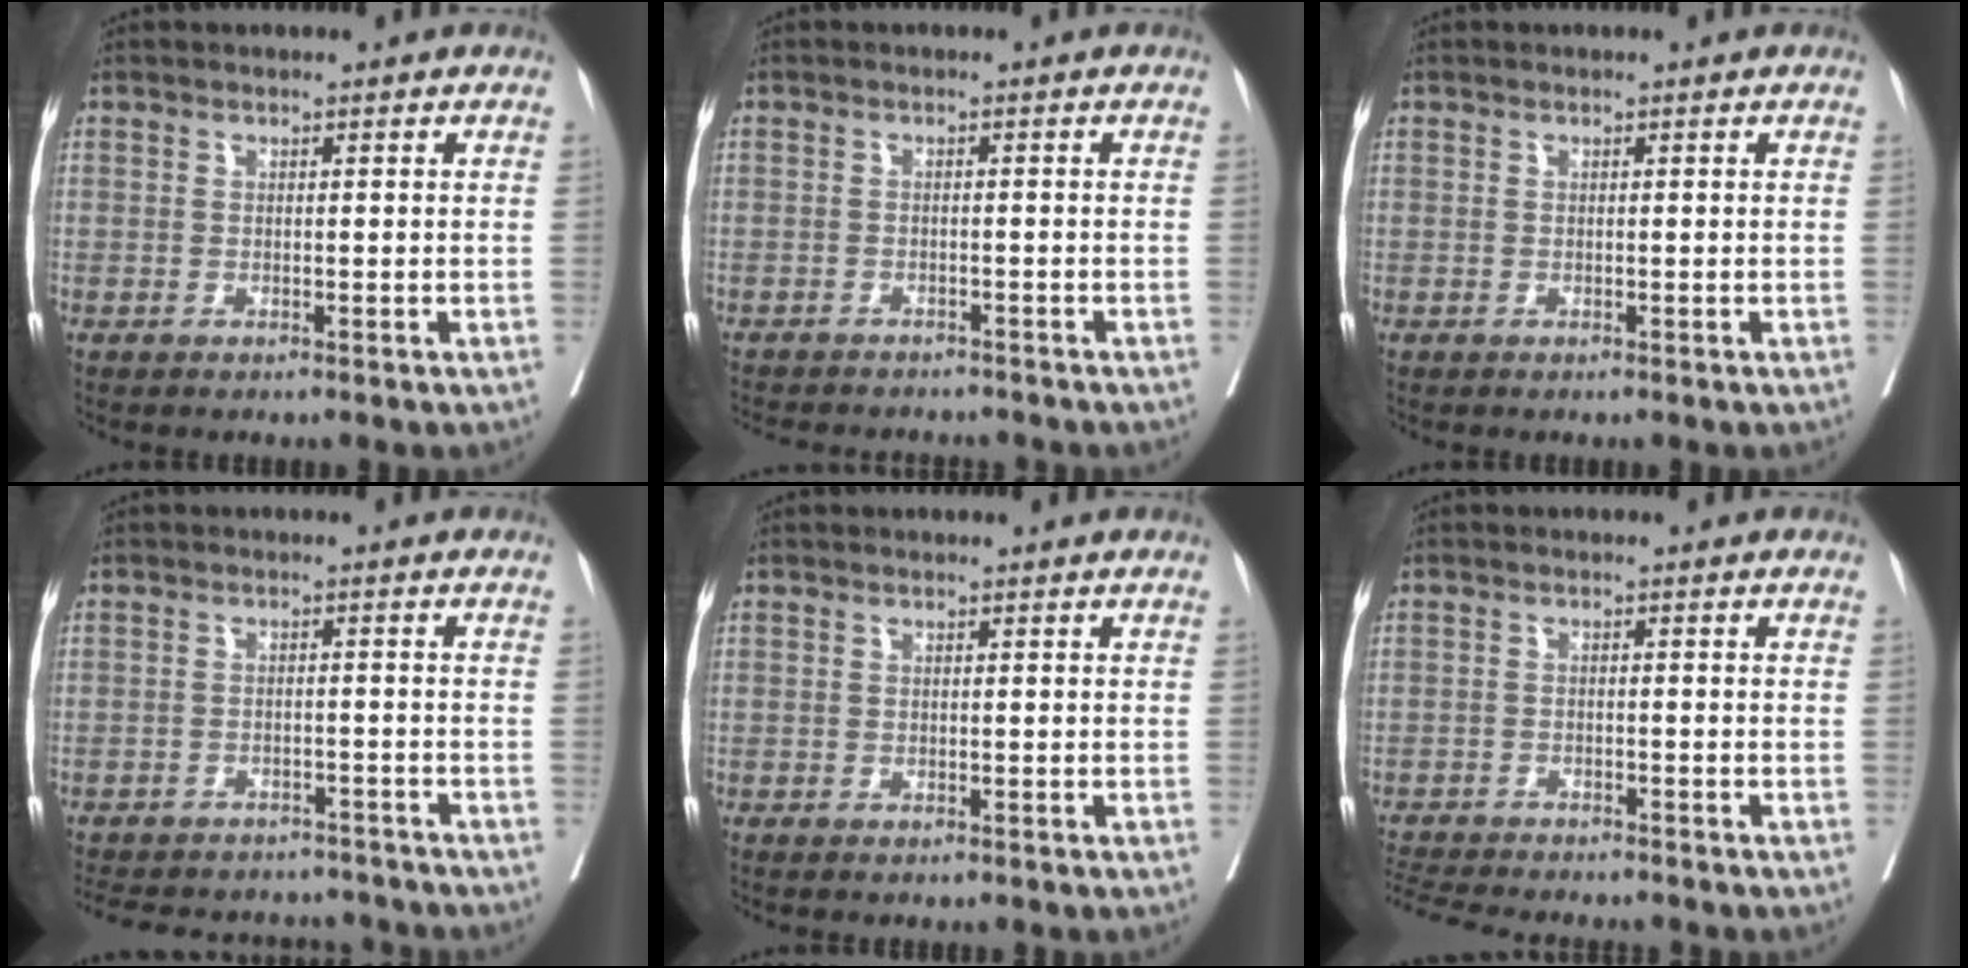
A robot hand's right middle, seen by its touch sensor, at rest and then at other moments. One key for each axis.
{"total": 9.4, "fx": -8.7, "fy": 2.3, "fz": 2.7, "tx": -0.046, "ty": -0.004, "tz": -0.111}
{"total": 0.0}
{"total": 16.0, "fx": -14.6, "fy": 5.1, "fz": 4.2, "tx": -0.105, "ty": 0.008, "tz": -0.188}
{"total": 0.7, "fx": -0.6, "fy": 0.2, "fz": 0.2, "tx": -0.007, "ty": -0.002, "tz": -0.011}
{"total": 10.5, "fx": -9.8, "fy": 1.2, "fz": 3.8, "tx": -0.061, "ty": -0.010, "tz": -0.146}